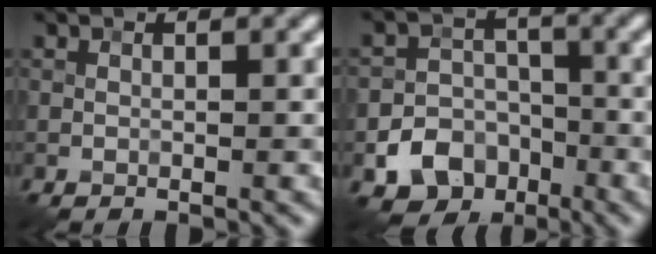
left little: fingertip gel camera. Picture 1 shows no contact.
{"total": 7.2, "force": [-3.9, 5.7, 2.0], "torque": [-0.001, -0.015, -0.078]}